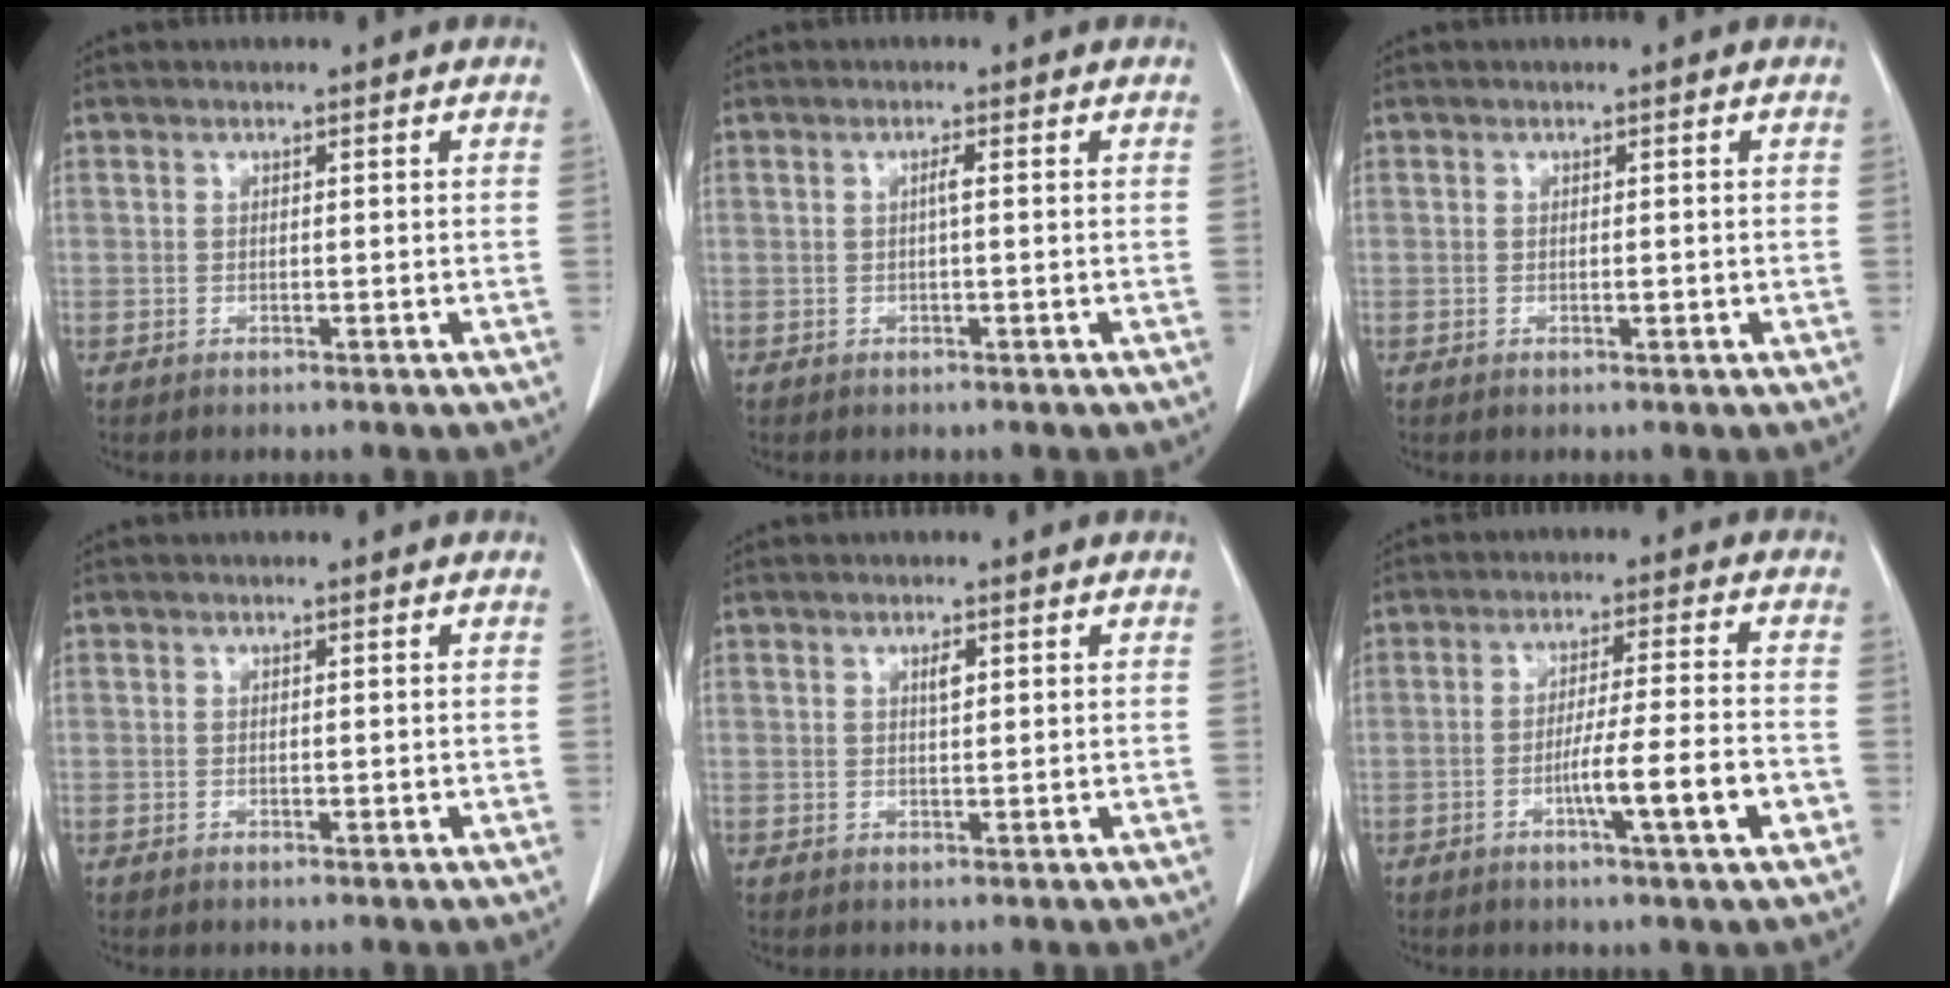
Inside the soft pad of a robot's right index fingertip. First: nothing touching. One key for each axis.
{"total": 0.9, "fx": 0.0, "fy": -0.1, "fz": 0.9, "tx": -0.018, "ty": 0.002, "tz": 0.001}
{"total": 0.8, "fx": 0.0, "fy": 0.5, "fz": 0.6, "tx": -0.003, "ty": 0.002, "tz": 0.003}
{"total": 0.0}
{"total": 1.3, "fx": 0.6, "fy": 0.4, "fz": 1.1, "tx": -0.021, "ty": 0.000, "tz": 0.010}
{"total": 8.7, "fx": -3.1, "fy": -0.3, "fz": 8.2, "tx": -0.128, "ty": -0.004, "tz": -0.048}